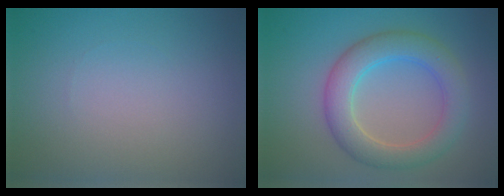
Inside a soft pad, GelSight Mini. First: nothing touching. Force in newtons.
{"total": 5.2, "press": 5.1, "slide": 0.4}